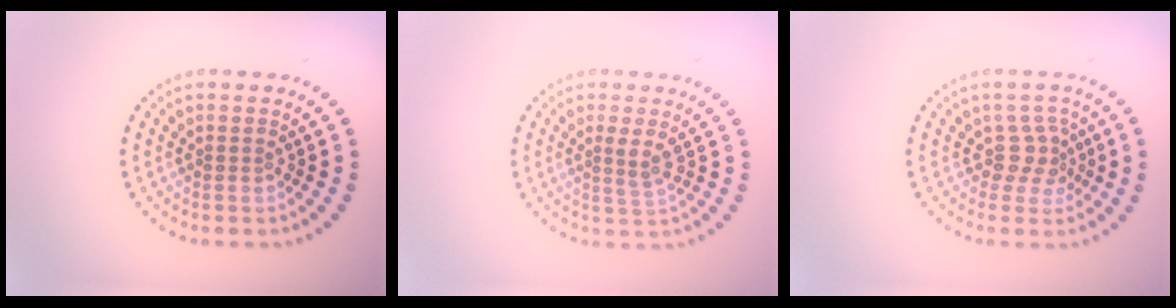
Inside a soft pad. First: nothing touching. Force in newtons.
{"total": 1.9, "press": 1.3, "slide": 1.3}
{"total": 2.3, "press": 1.6, "slide": 1.7}